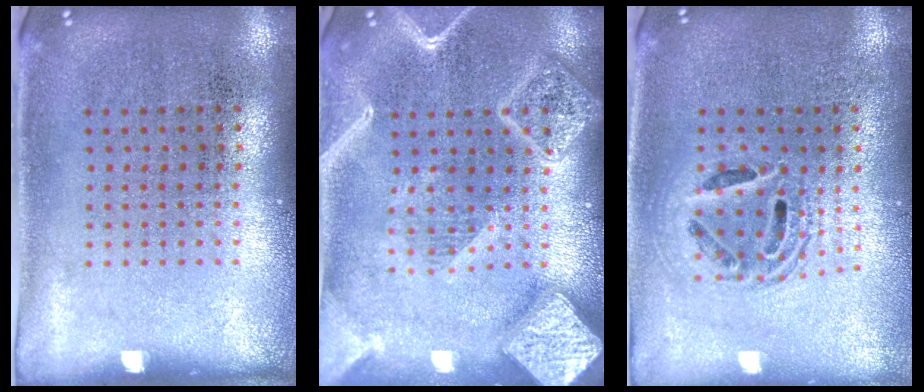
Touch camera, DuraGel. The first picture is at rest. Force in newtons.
{"total": 3.9, "press": 3.9, "slide": 0.4}
{"total": 1.6, "press": 1.3, "slide": 0.9}